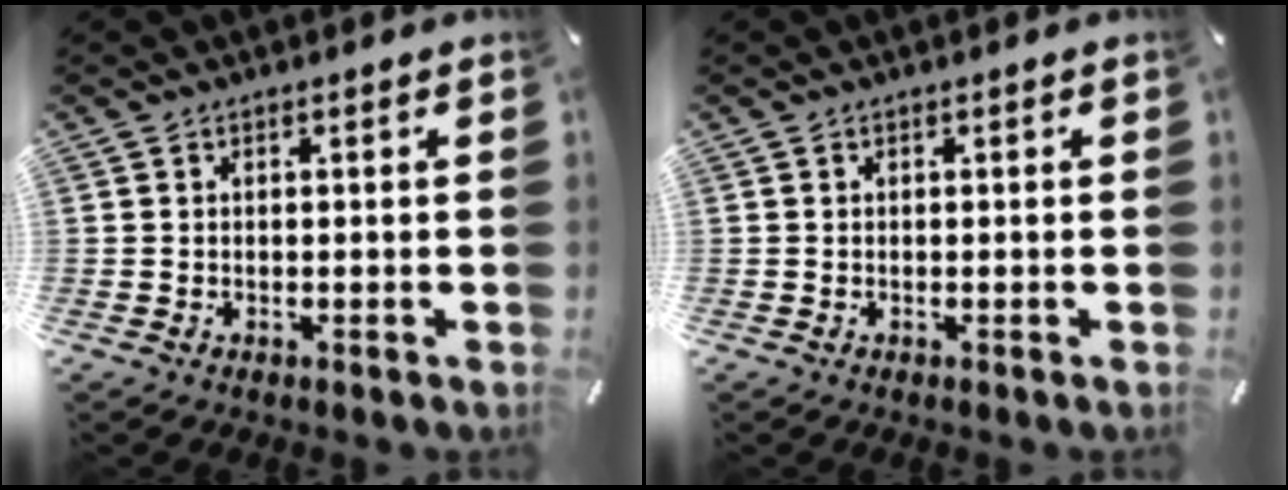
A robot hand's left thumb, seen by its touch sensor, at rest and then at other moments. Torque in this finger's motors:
{"motor_torque": [0.00, 0.00, 0.00, 0.00, 0.00]}